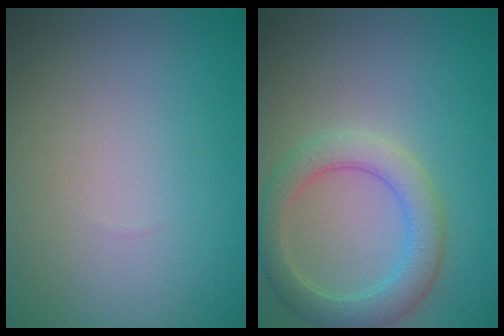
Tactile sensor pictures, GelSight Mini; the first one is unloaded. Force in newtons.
{"total": 4.0, "press": 3.9, "slide": 0.4}